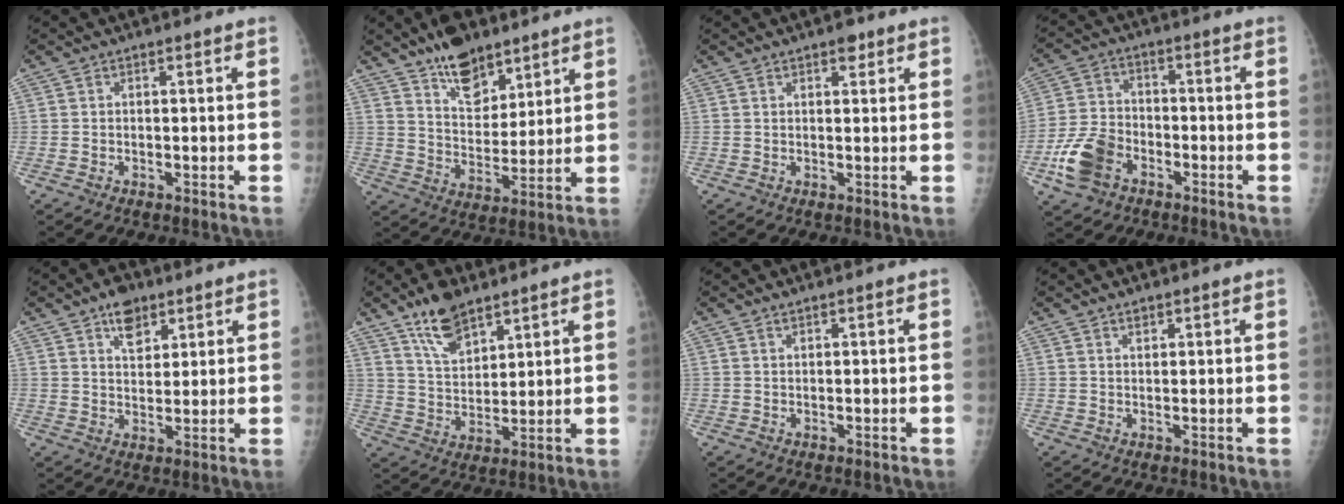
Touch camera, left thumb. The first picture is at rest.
{"total": 12.1, "force": [8.8, 5.8, 5.9], "torque": [-0.063, -0.060, 0.155]}
{"total": 2.2, "force": [1.4, 1.1, 1.2], "torque": [-0.005, -0.005, 0.018]}
{"total": 9.9, "force": [-4.6, 6.7, 5.6], "torque": [-0.109, 0.020, -0.089]}
{"total": 6.3, "force": [3.9, 3.7, 3.4], "torque": [-0.029, -0.021, 0.063]}
{"total": 9.6, "force": [6.8, 4.4, 5.2], "torque": [-0.075, -0.038, 0.132]}
{"total": 0.8, "force": [0.7, 0.3, 0.3], "torque": [-0.002, -0.004, 0.012]}
{"total": 1.5, "force": [1.1, 0.8, 0.6], "torque": [-0.001, -0.007, 0.018]}